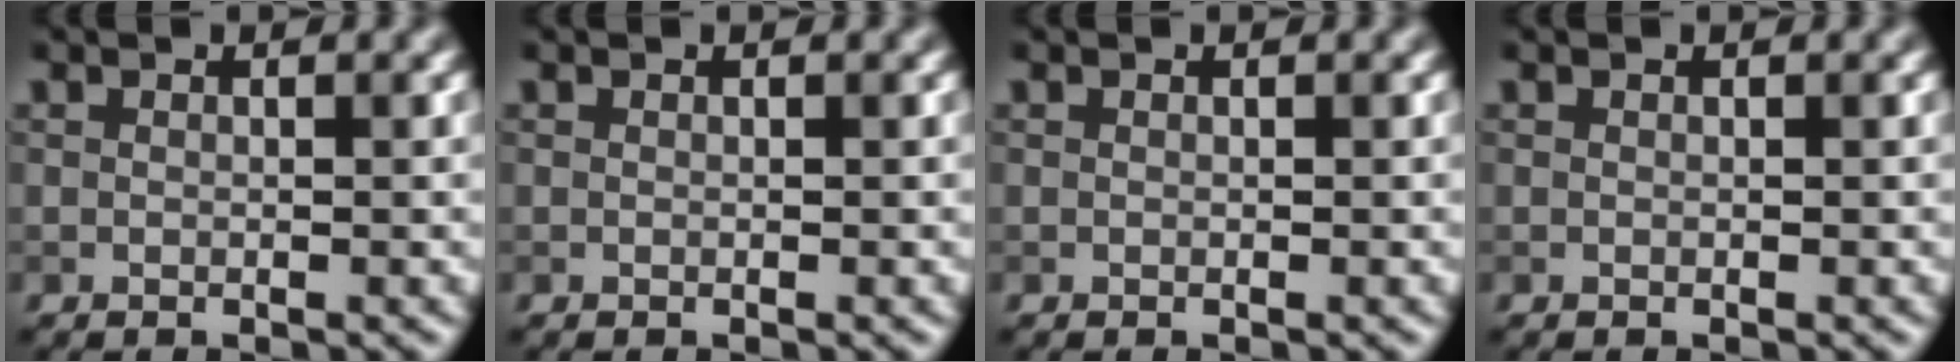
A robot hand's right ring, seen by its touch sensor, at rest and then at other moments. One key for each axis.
{"total": 0.0}
{"total": 0.0}
{"total": 0.0}